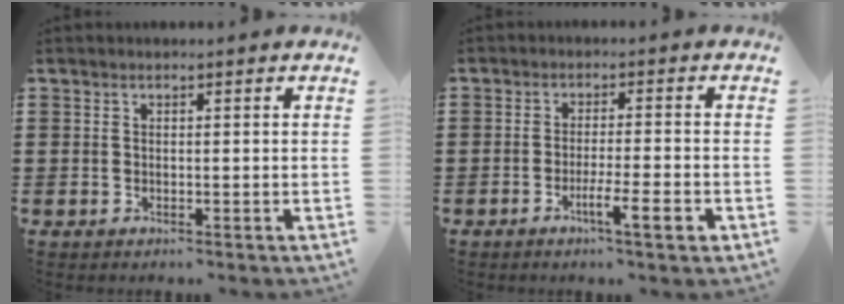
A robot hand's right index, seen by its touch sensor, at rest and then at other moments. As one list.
[{"total": 5.8, "force": [-2.8, 0.6, 5.0], "torque": [-0.078, -0.007, -0.044]}]